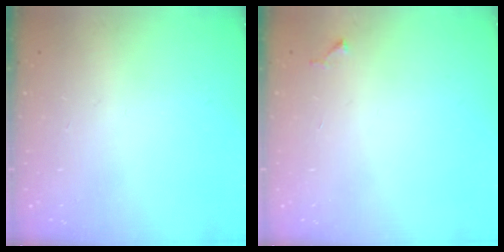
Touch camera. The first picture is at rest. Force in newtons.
{"total": 4.2, "press": 4.1, "slide": 0.4}